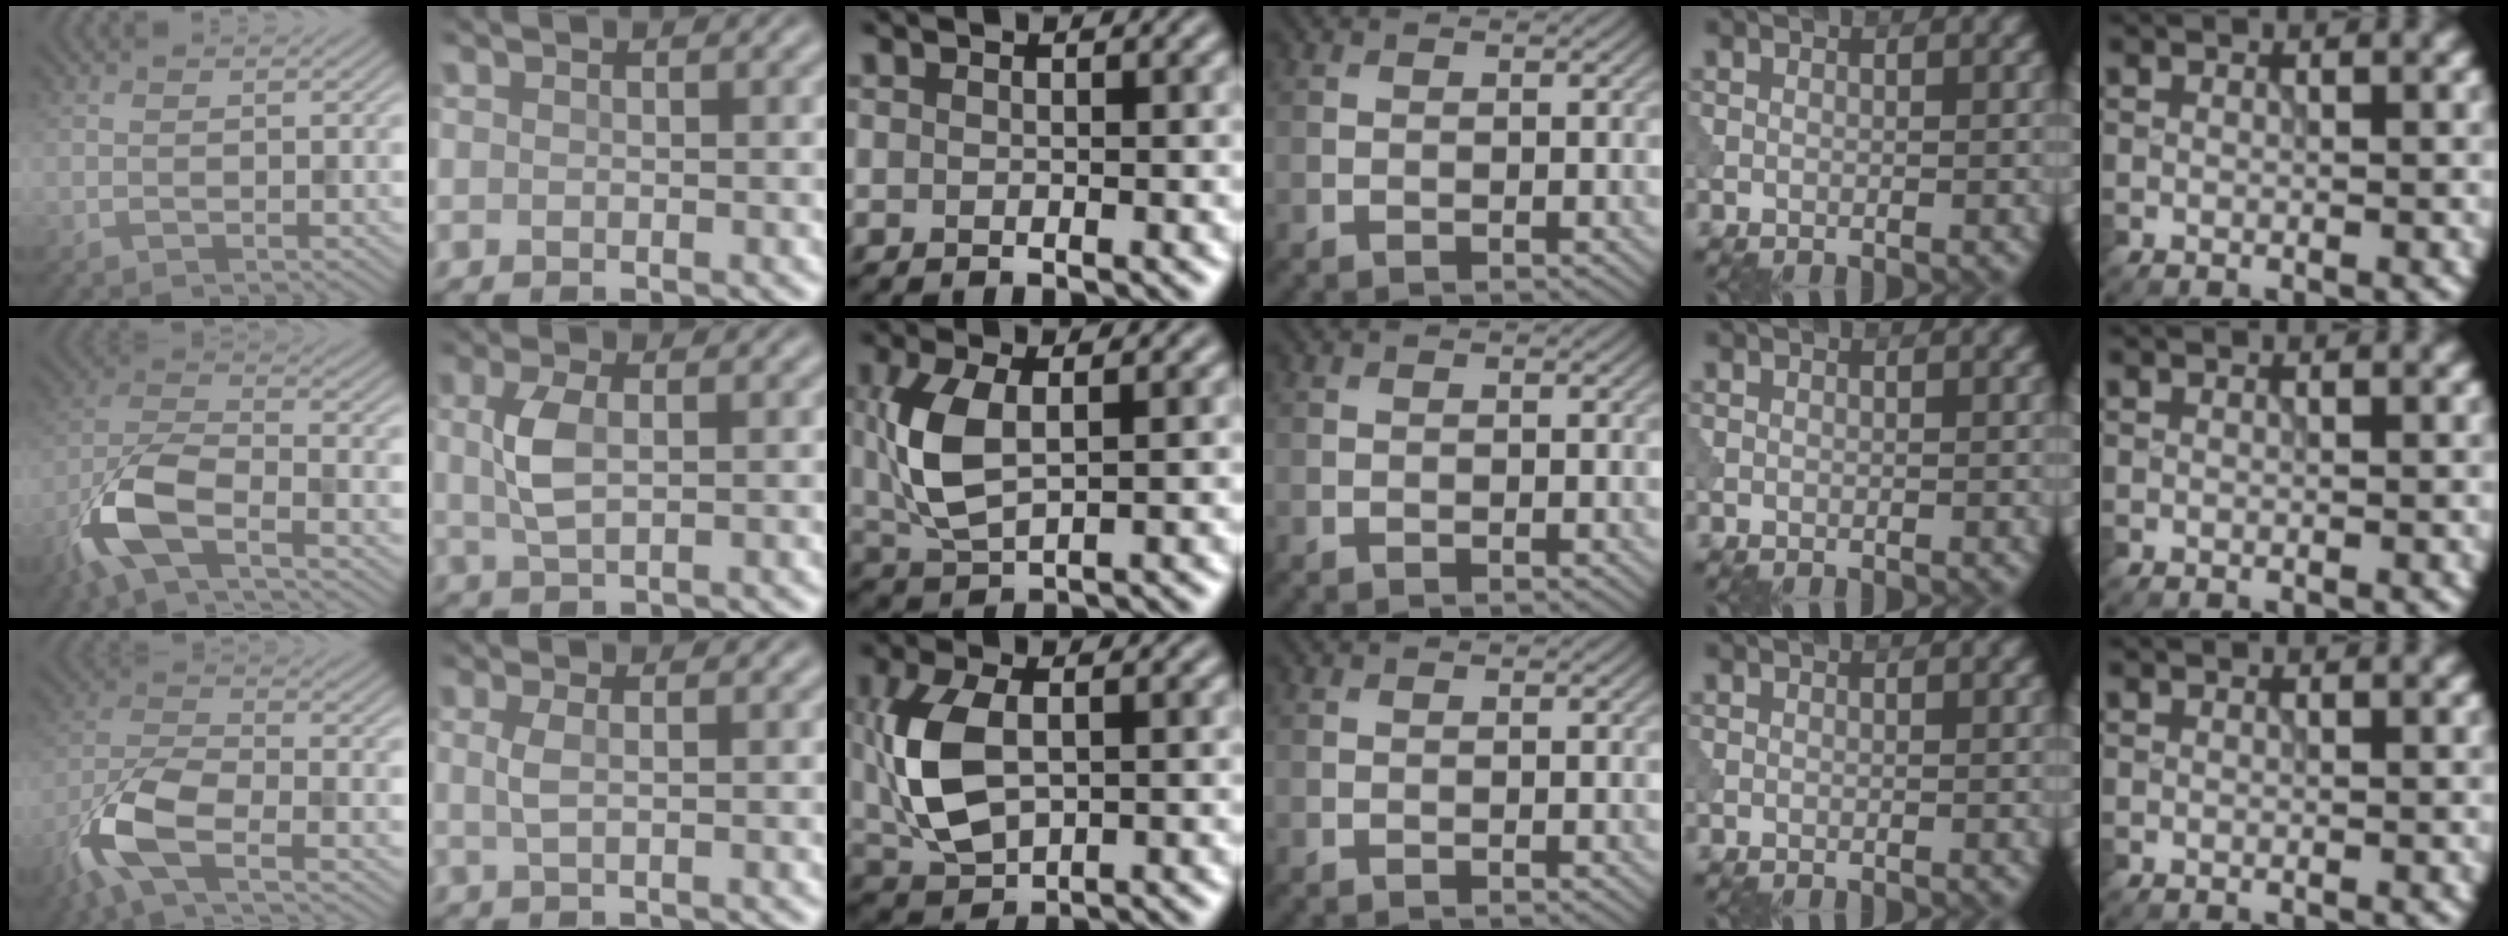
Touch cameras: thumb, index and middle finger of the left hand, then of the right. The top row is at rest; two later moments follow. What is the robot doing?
{"motion": "wipe", "object": "makeup brush"}